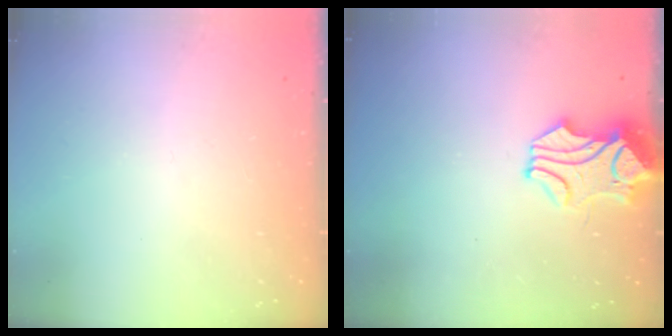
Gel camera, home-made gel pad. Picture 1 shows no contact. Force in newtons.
{"total": 2.1, "press": 1.6, "slide": 1.4}